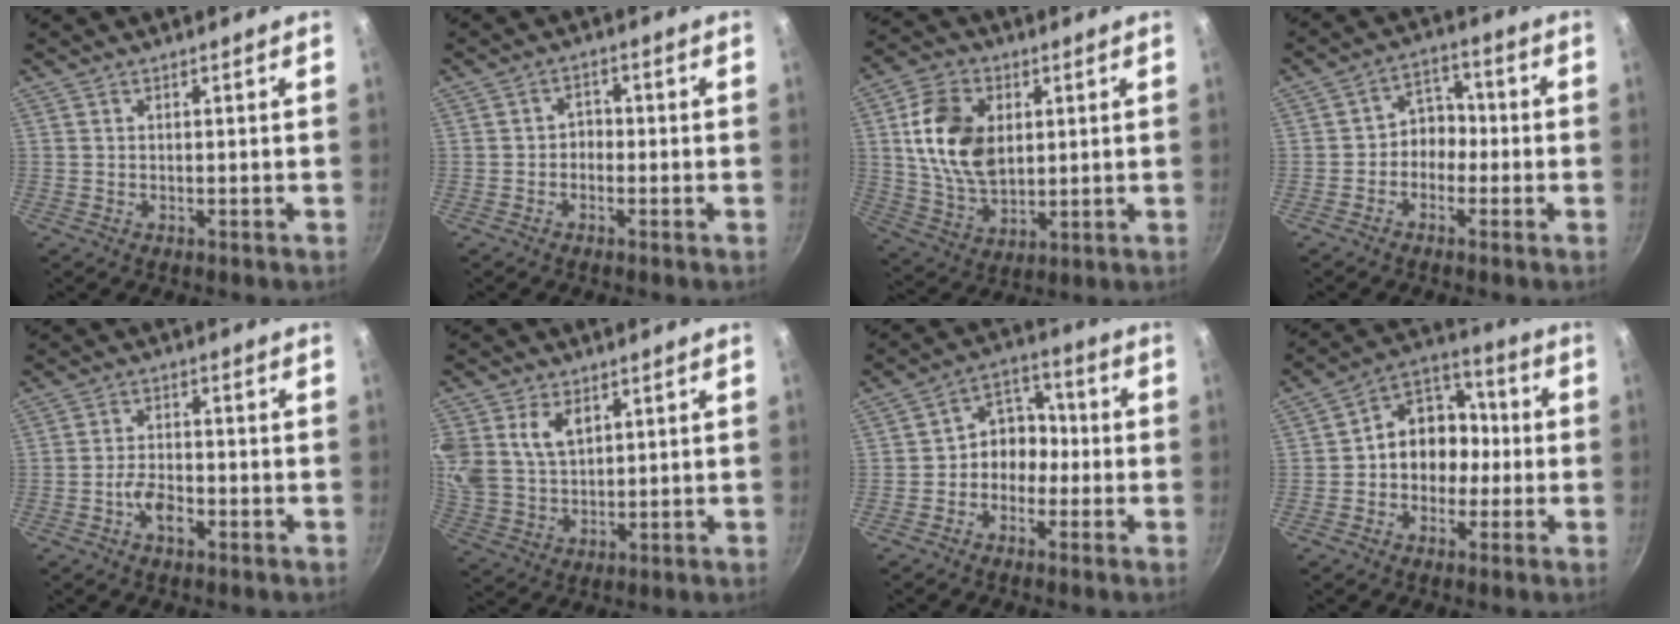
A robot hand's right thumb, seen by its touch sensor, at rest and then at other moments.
{"total": 2.4, "force": [-0.9, 1.9, 1.2], "torque": [-0.006, 0.014, -0.019]}
{"total": 14.7, "force": [2.8, 9.8, 10.5], "torque": [-0.177, -0.008, 0.058]}
{"total": 5.9, "force": [-1.5, 4.8, 3.1], "torque": [0.000, 0.033, -0.037]}
{"total": 5.0, "force": [-2.3, 2.6, 3.6], "torque": [-0.059, 0.021, -0.043]}
{"total": 12.4, "force": [4.7, 8.8, 7.4], "torque": [-0.157, -0.005, 0.098]}
{"total": 8.0, "force": [-1.8, 6.5, 4.2], "torque": [-0.013, 0.042, -0.043]}
{"total": 12.1, "force": [-1.2, 10.0, 6.7], "torque": [-0.043, 0.046, -0.036]}